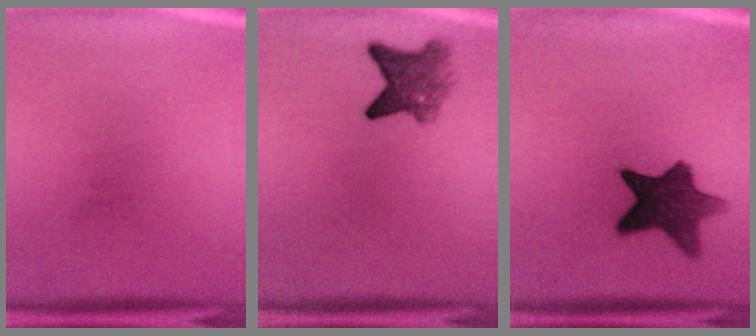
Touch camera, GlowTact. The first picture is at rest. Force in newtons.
{"total": 5.2}
{"total": 11.0}